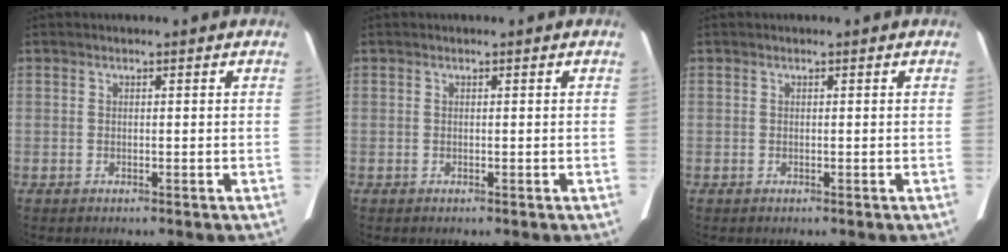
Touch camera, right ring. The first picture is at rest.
{"total": 0.0}
{"total": 0.0}